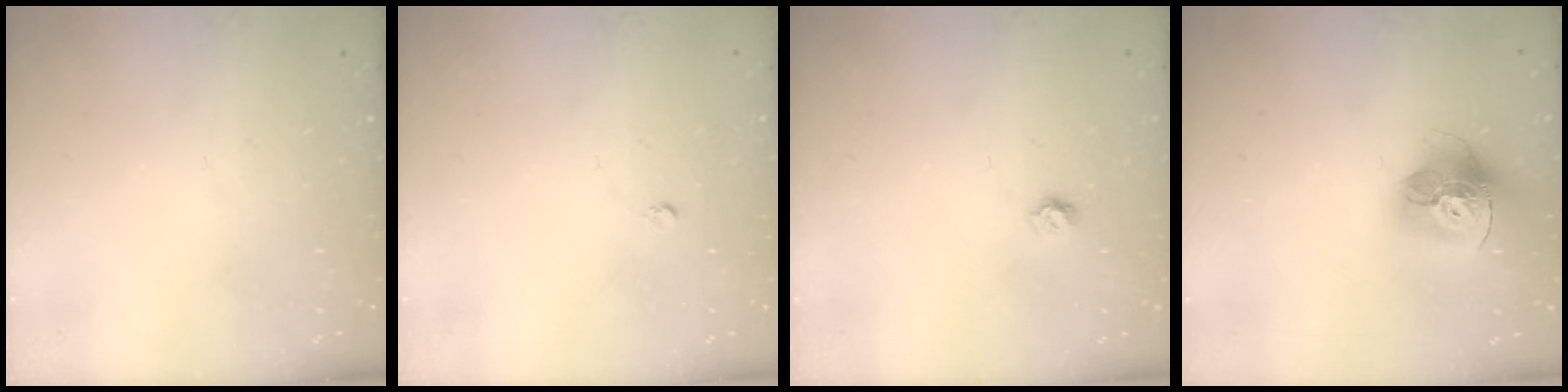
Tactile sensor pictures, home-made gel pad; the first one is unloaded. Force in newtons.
{"total": 2.5, "press": 2.5, "slide": 0.2}
{"total": 3.7, "press": 3.6, "slide": 0.2}
{"total": 15.5, "press": 15.4, "slide": 1.7}